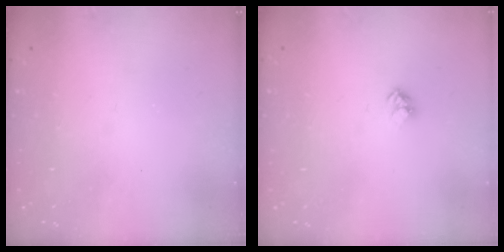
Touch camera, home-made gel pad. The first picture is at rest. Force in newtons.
{"total": 2.3, "press": 2.3, "slide": 0.3}